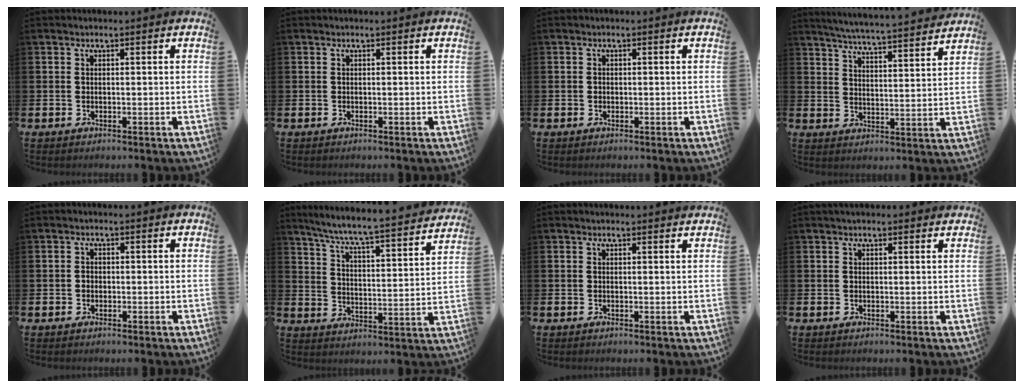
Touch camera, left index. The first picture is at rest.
{"total": 0.0}
{"total": 0.5, "force": [0.0, 0.5, 0.1], "torque": [0.001, 0.003, -0.003]}
{"total": 5.9, "force": [5.8, -0.3, 1.1], "torque": [-0.032, -0.049, 0.098]}
{"total": 1.0, "force": [-0.2, 0.9, 0.4], "torque": [0.004, 0.001, -0.008]}
{"total": 6.8, "force": [6.3, 0.0, 2.4], "torque": [-0.078, -0.055, 0.104]}
{"total": 0.7, "force": [0.7, -0.1, 0.1], "torque": [0.012, -0.006, 0.009]}
{"total": 1.2, "force": [1.1, 0.3, 0.4], "torque": [0.000, 0.001, 0.018]}